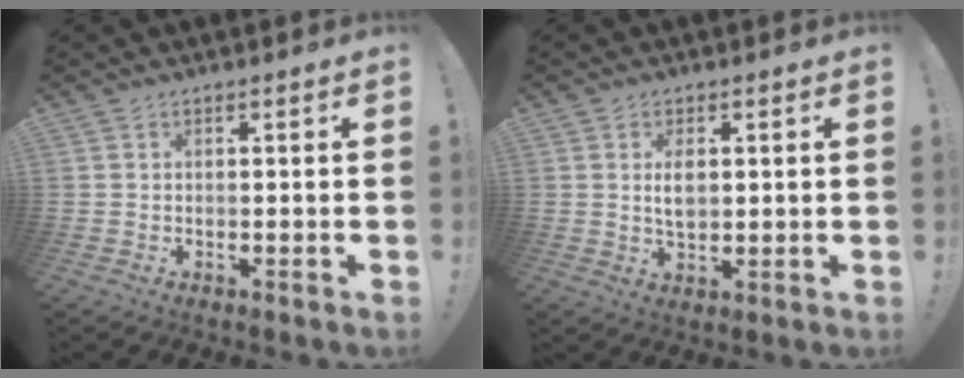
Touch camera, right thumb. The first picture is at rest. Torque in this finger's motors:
{"motor_torque": [-0.18, 0.65, 0.54, 0.14, 0.03]}